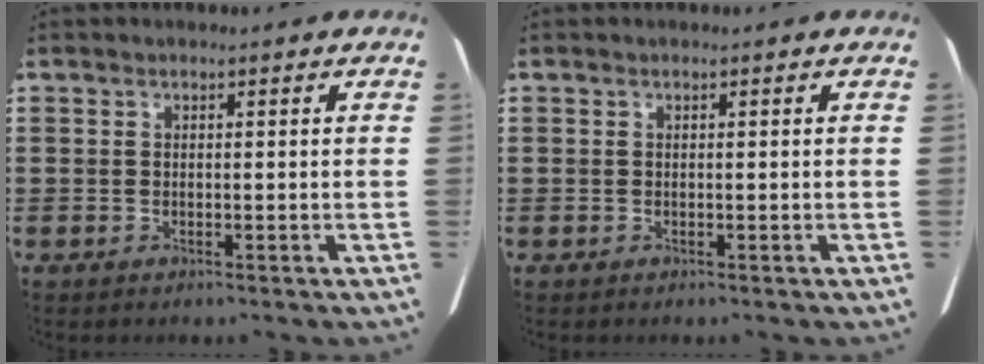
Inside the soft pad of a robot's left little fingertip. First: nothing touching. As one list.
[{"total": 0.0}]